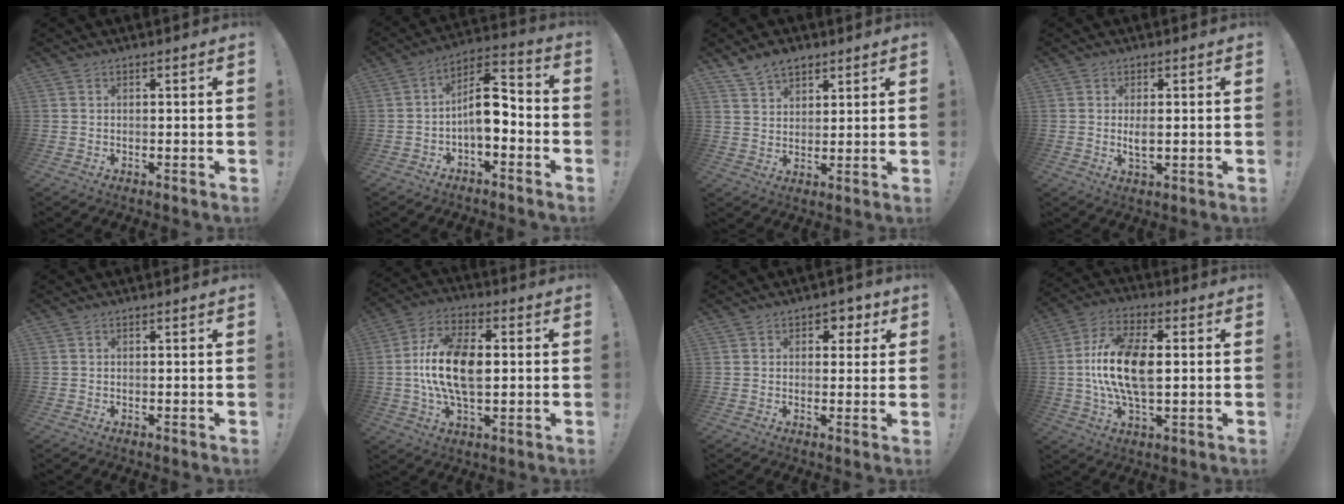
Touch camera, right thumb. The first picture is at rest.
{"total": 10.9, "force": [-2.2, 5.4, 9.2], "torque": [-0.151, 0.019, -0.040]}
{"total": 7.2, "force": [5.5, 4.1, 2.3], "torque": [-0.041, -0.026, 0.103]}
{"total": 3.5, "force": [0.3, 1.5, 3.1], "torque": [-0.049, -0.006, 0.002]}
{"total": 0.0}
{"total": 15.3, "force": [0.0, 8.3, 12.9], "torque": [-0.242, 0.002, -0.006]}
{"total": 4.2, "force": [1.8, 3.5, 1.5], "torque": [-0.005, -0.011, 0.028]}
{"total": 15.6, "force": [0.5, 7.5, 13.6], "torque": [-0.262, 0.000, 0.005]}